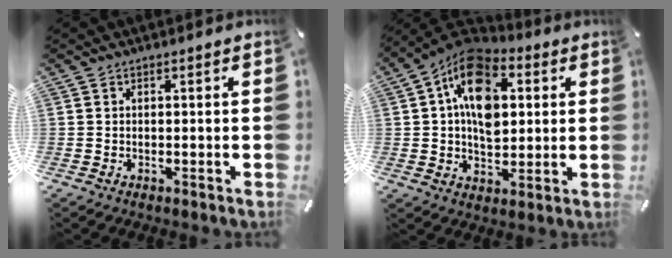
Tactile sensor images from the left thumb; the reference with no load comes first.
{"total": 15.3, "force": [3.9, 10.4, 10.6], "torque": [-0.180, -0.004, 0.069]}